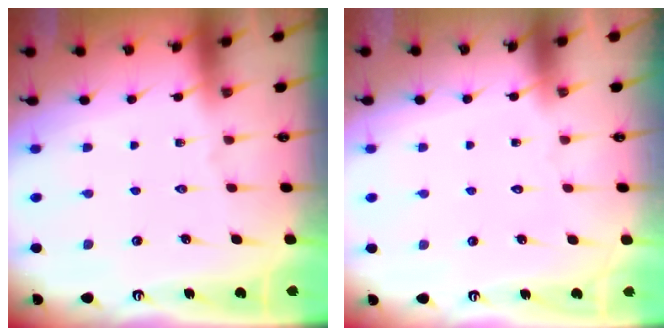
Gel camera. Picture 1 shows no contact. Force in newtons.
{"total": 1.5, "press": 1.5, "slide": 0.0}